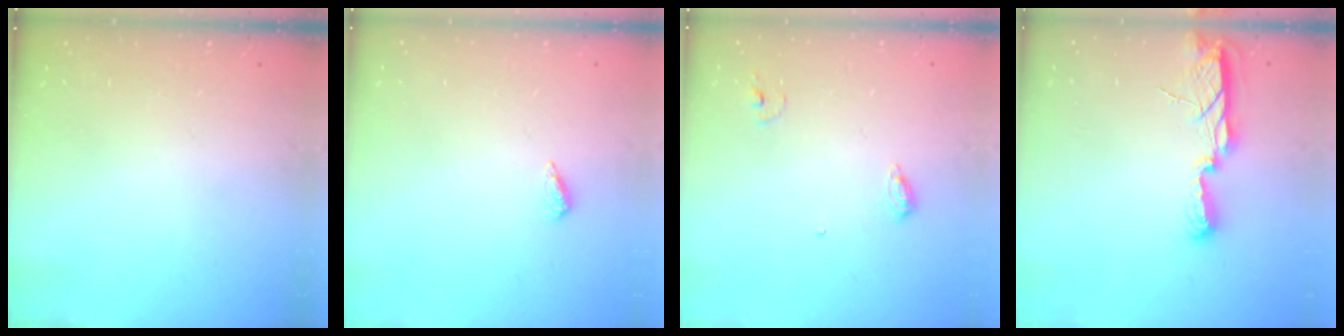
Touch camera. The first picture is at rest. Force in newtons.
{"total": 2.6, "press": 2.2, "slide": 1.3}
{"total": 6.4, "press": 6.4, "slide": 0.5}
{"total": 7.5, "press": 7.5, "slide": 0.8}